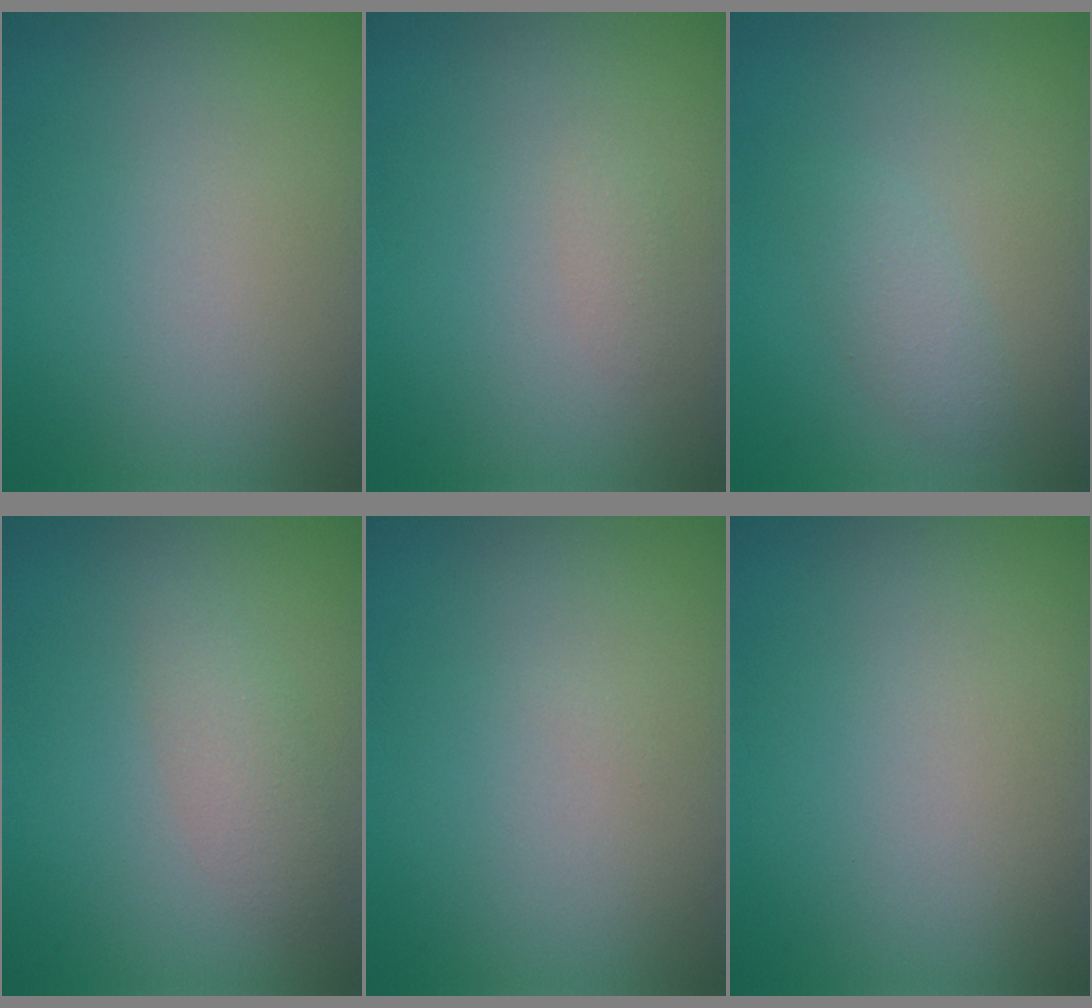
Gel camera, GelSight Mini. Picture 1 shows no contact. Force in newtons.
{"total": 0.7, "press": 0.7, "slide": 0.1}
{"total": 1.6, "press": 1.6, "slide": 0.1}
{"total": 2.1, "press": 2.1, "slide": 0.0}
{"total": 0.0}
{"total": 0.0}